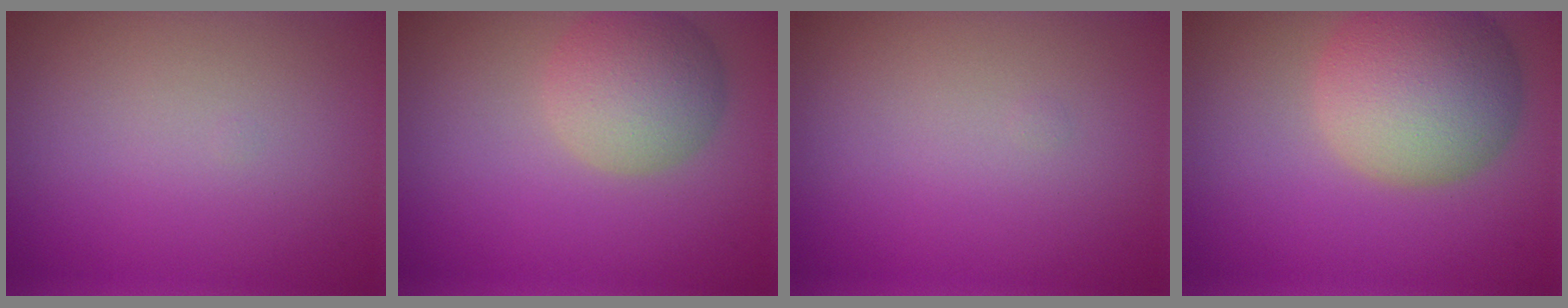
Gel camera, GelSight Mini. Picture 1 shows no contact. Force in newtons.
{"total": 4.9, "press": 4.9, "slide": 0.4}
{"total": 0.0}
{"total": 8.4, "press": 8.4, "slide": 0.8}